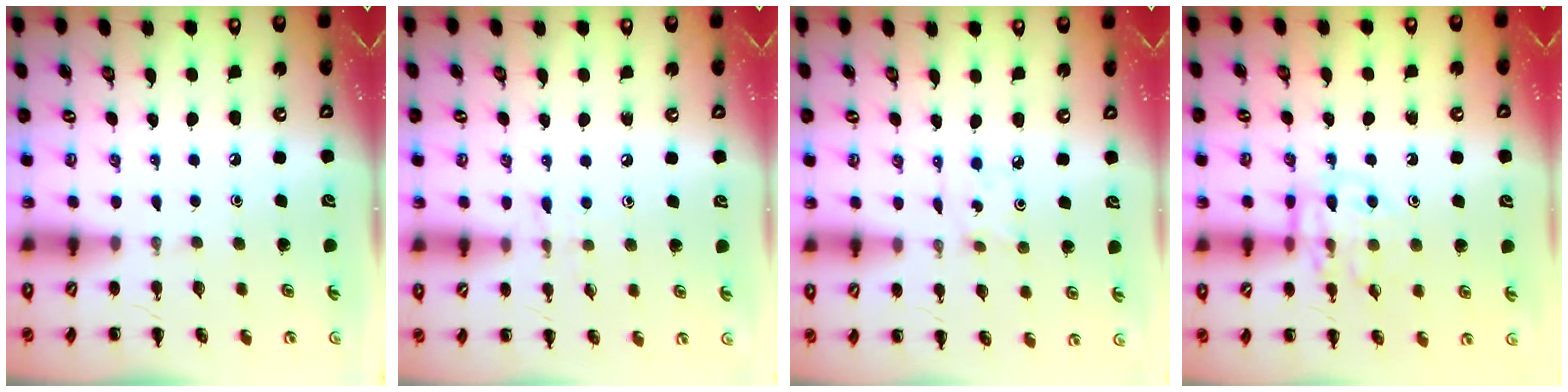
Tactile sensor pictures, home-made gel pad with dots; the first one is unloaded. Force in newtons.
{"total": 6.4, "press": 6.1, "slide": 2.2}
{"total": 1.7, "press": 1.6, "slide": 0.6}
{"total": 12.2, "press": 12.1, "slide": 0.9}